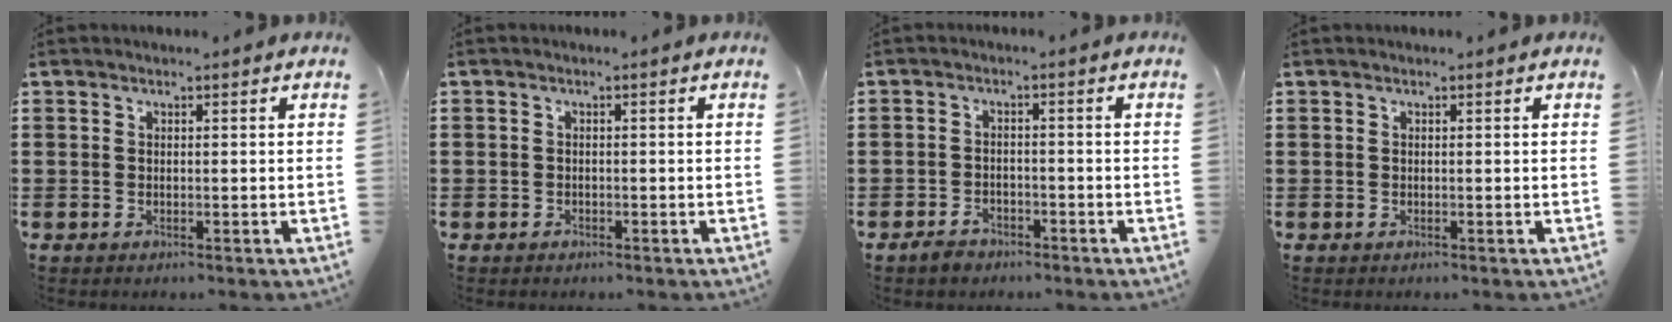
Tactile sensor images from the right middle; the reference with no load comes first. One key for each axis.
{"total": 1.1, "fx": -0.5, "fy": 0.9, "fz": 0.1, "tx": -0.003, "ty": 0.003, "tz": -0.012}
{"total": 2.4, "fx": -2.0, "fy": 1.2, "fz": 0.5, "tx": -0.015, "ty": 0.005, "tz": -0.043}
{"total": 0.0}